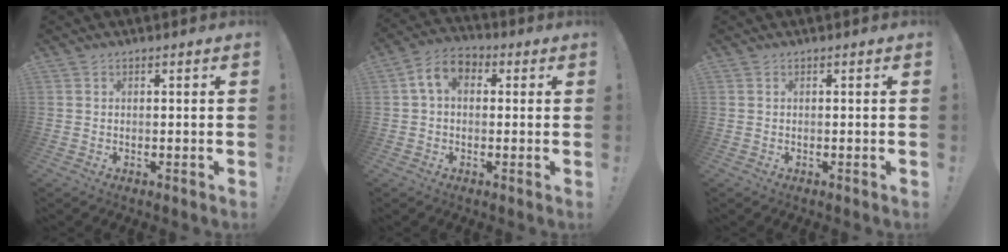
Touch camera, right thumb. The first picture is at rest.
{"total": 8.0, "force": [2.0, 5.4, 5.6], "torque": [-0.091, 0.011, 0.042]}
{"total": 0.0}